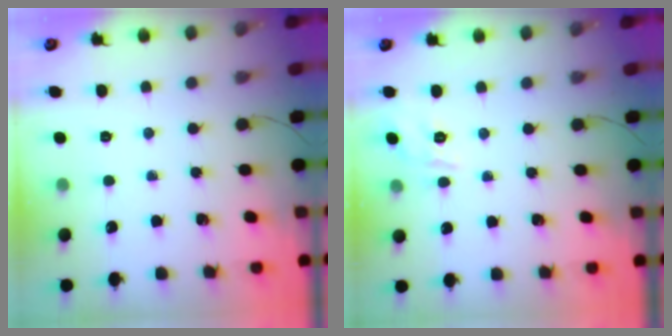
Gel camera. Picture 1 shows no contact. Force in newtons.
{"total": 6.0, "press": 5.9, "slide": 1.4}